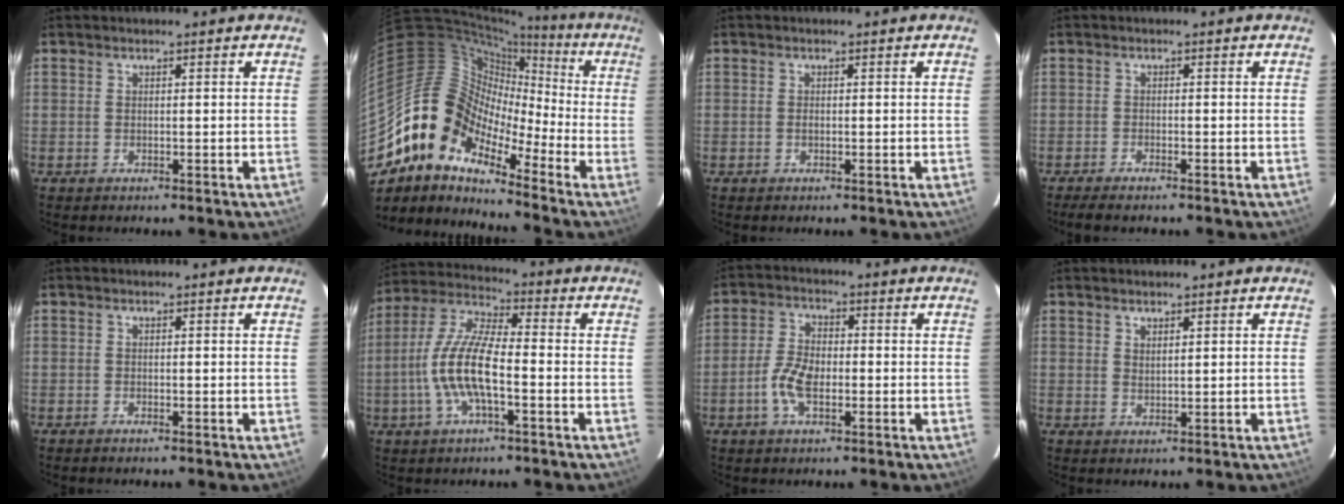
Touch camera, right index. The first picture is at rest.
{"total": 12.9, "force": [-8.9, 7.1, 6.0], "torque": [-0.094, 0.016, -0.197]}
{"total": 0.6, "force": [-0.2, 0.4, 0.4], "torque": [-0.006, -0.001, -0.003]}
{"total": 3.2, "force": [-2.7, 0.3, 1.6], "torque": [-0.044, -0.010, -0.050]}
{"total": 0.5, "force": [-0.5, 0.1, 0.2], "torque": [-0.003, -0.001, -0.011]}
{"total": 12.4, "force": [-3.3, 3.6, 11.4], "torque": [-0.240, 0.002, -0.067]}
{"total": 6.4, "force": [-2.1, 3.1, 5.1], "torque": [-0.111, 0.007, -0.041]}
{"total": 1.4, "force": [1.0, 0.5, 0.7], "torque": [-0.012, 0.000, 0.018]}